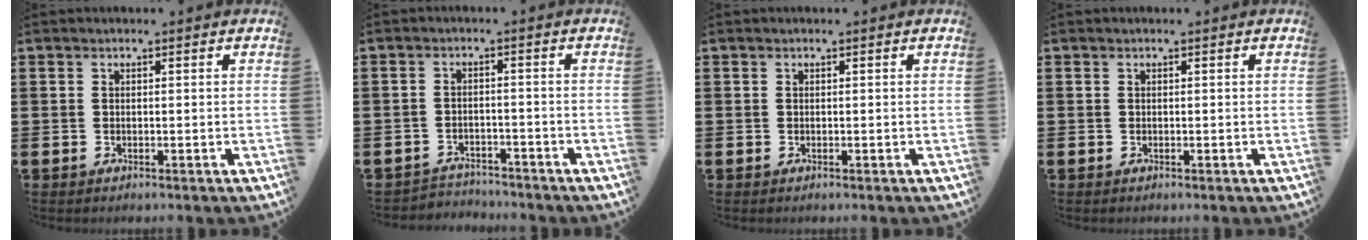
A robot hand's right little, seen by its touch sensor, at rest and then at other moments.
{"total": 2.4, "force": [-2.3, 0.4, -0.2], "torque": [-0.004, 0.001, -0.052]}
{"total": 0.0}
{"total": 0.0}